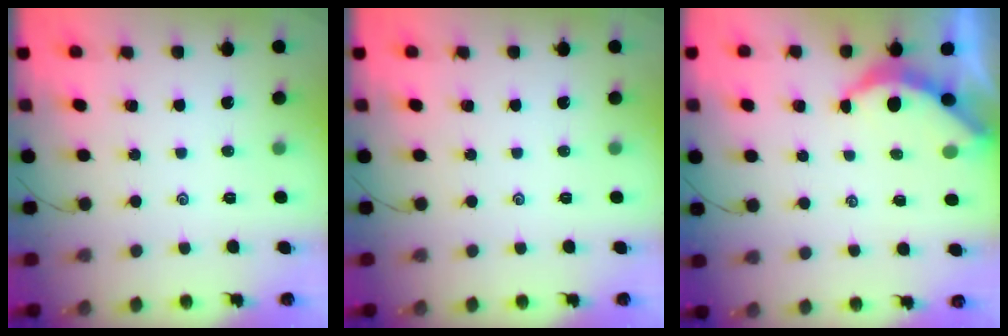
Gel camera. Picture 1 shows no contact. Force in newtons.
{"total": 0.0}
{"total": 4.9, "press": 4.9, "slide": 0.4}